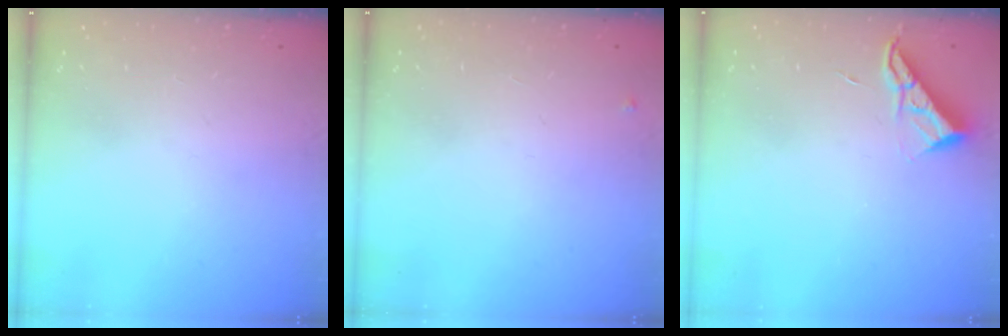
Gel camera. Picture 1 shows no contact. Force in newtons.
{"total": 3.8, "press": 3.7, "slide": 0.6}
{"total": 6.8, "press": 6.8, "slide": 0.5}